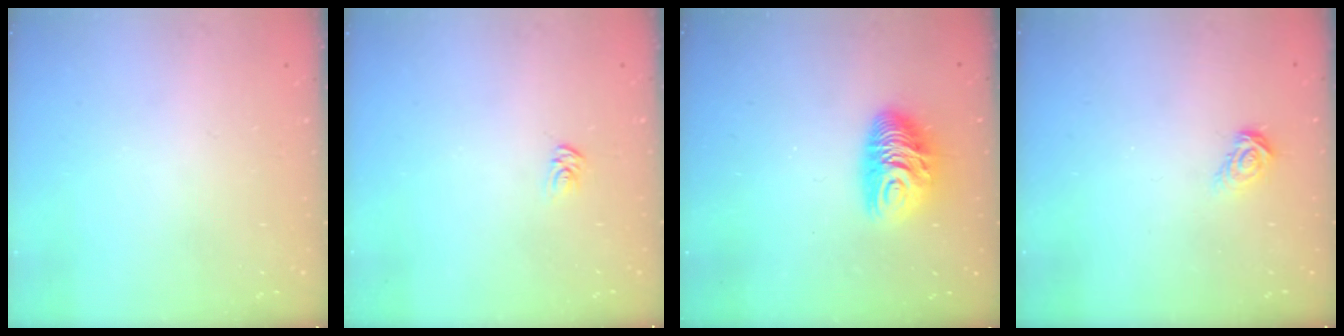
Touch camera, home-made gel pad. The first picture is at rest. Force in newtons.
{"total": 2.6, "press": 2.6, "slide": 0.3}
{"total": 9.8, "press": 9.8, "slide": 0.7}
{"total": 4.4, "press": 4.4, "slide": 0.4}